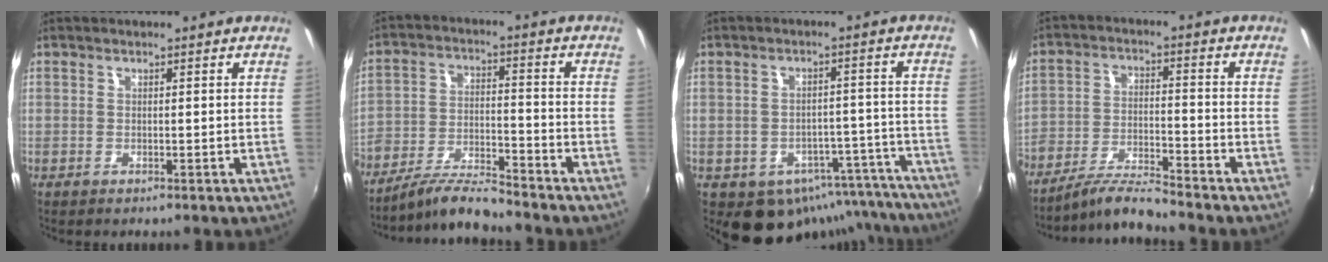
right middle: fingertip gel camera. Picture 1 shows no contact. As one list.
[{"total": 9.3, "force": [-8.5, 0.6, 3.6], "torque": [-0.074, -0.001, -0.162]}, {"total": 13.5, "force": [-10.3, 7.8, 4.0], "torque": [-0.063, 0.031, -0.099]}, {"total": 7.8, "force": [-7.3, -0.4, 2.7], "torque": [-0.063, 0.004, -0.143]}]